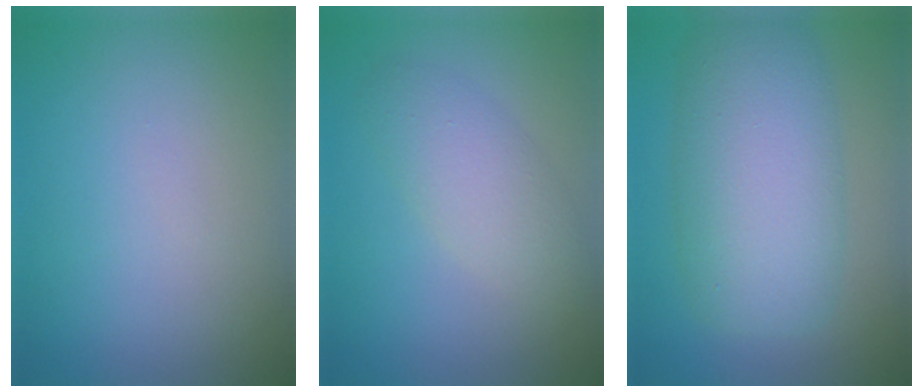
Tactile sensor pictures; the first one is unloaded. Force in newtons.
{"total": 3.3, "press": 3.3, "slide": 0.3}
{"total": 8.4, "press": 8.3, "slide": 0.4}